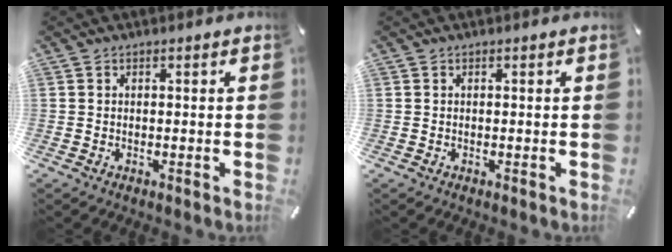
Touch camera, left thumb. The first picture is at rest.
{"total": 0.0}